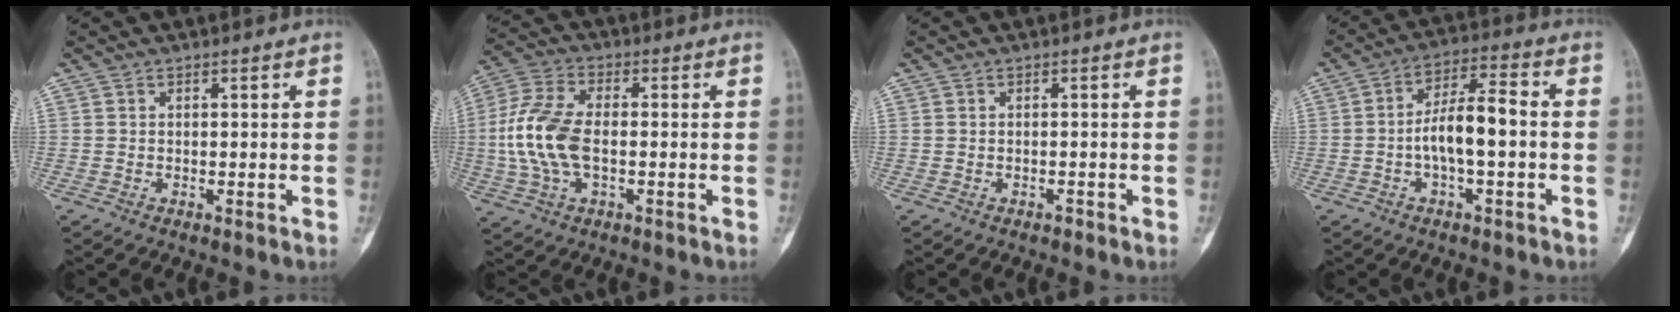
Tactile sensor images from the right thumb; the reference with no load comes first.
{"total": 12.5, "force": [-0.9, 6.9, 10.5], "torque": [-0.233, 0.016, -0.020]}
{"total": 0.6, "force": [-0.4, 0.5, 0.3], "torque": [-0.003, 0.006, -0.005]}
{"total": 9.2, "force": [-1.4, 3.1, 8.5], "torque": [-0.154, 0.034, -0.030]}